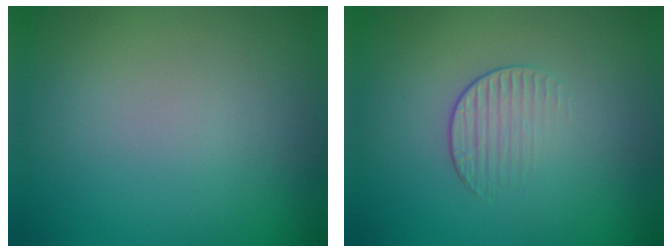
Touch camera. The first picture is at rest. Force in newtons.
{"total": 1.5, "press": 0.7, "slide": 1.3}